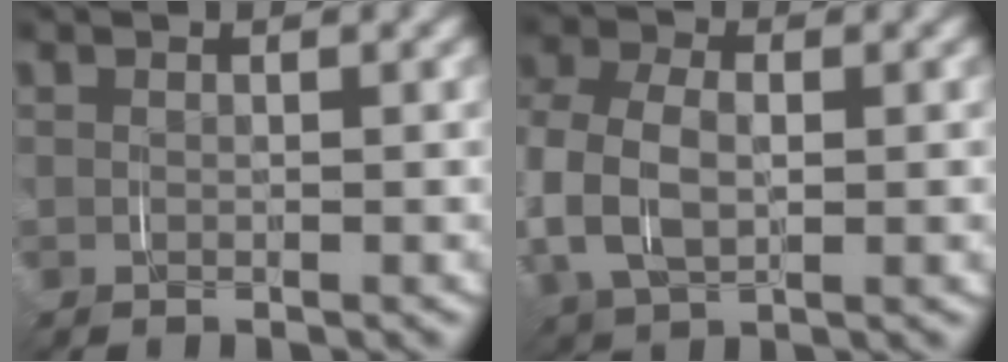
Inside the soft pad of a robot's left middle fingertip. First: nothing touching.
{"total": 2.4, "force": [-0.3, 2.0, 1.3], "torque": [-0.038, -0.001, -0.011]}